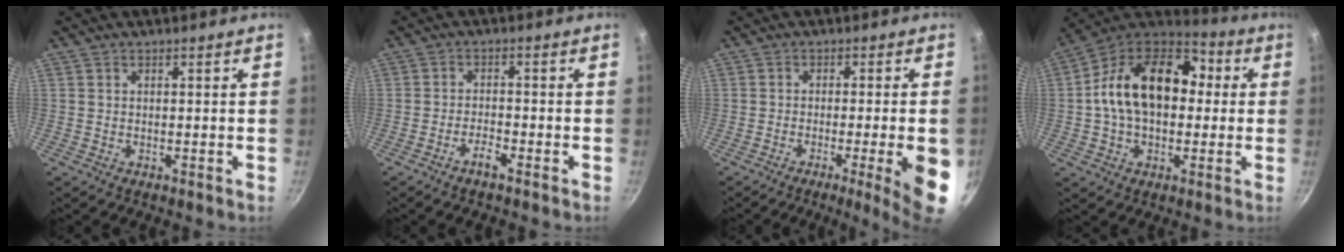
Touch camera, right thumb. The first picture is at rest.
{"total": 2.8, "force": [-2.0, 0.4, 1.9], "torque": [-0.036, 0.016, -0.038]}
{"total": 10.7, "force": [-3.2, 0.9, 10.2], "torque": [-0.127, 0.007, -0.038]}
{"total": 20.6, "force": [1.6, 13.8, 15.3], "torque": [-0.229, 0.040, 0.009]}